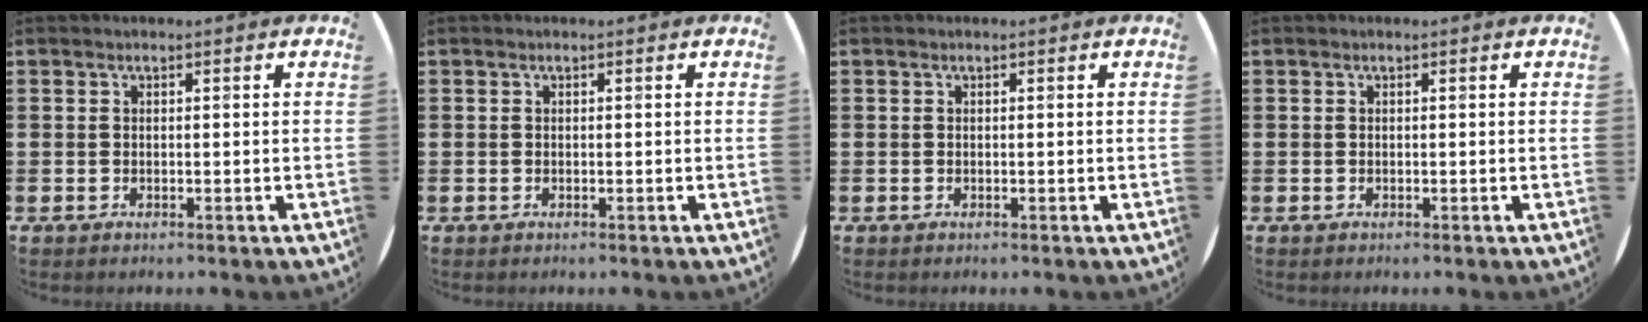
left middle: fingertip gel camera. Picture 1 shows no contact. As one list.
[{"total": 0.0}, {"total": 0.0}, {"total": 0.0}]